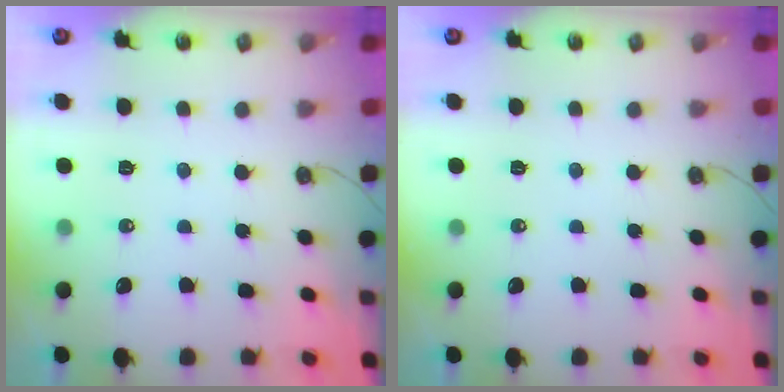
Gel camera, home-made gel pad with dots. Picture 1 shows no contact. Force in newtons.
{"total": 0.0}